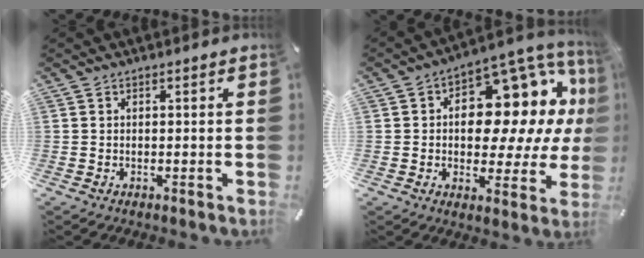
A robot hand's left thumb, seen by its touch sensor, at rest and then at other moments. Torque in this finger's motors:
{"motor_torque": [2.33, 2.18, 1.85, -0.10, 0.31]}